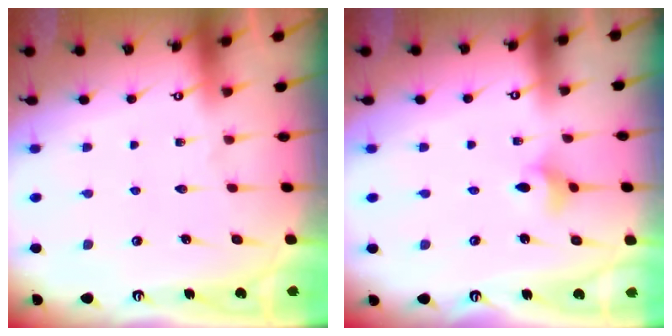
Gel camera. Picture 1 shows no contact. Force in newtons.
{"total": 4.0, "press": 4.0, "slide": 0.6}